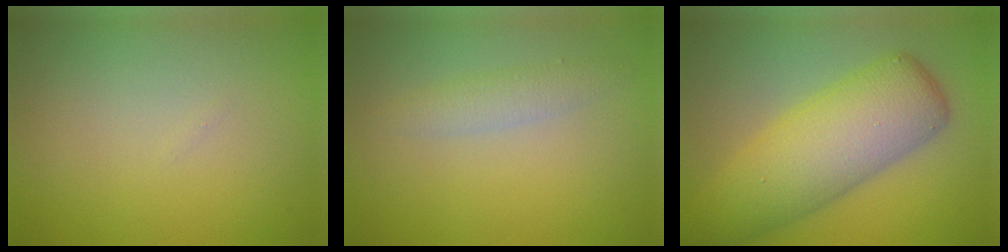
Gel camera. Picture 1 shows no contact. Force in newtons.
{"total": 1.9, "press": 1.9, "slide": 0.1}
{"total": 8.9, "press": 8.9, "slide": 0.2}